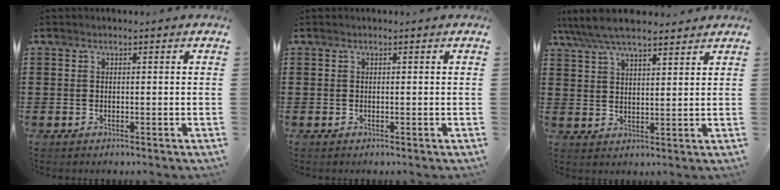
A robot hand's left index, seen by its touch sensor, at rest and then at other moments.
{"total": 0.0}
{"total": 6.5, "force": [5.6, 1.4, 2.9], "torque": [-0.074, -0.011, 0.102]}